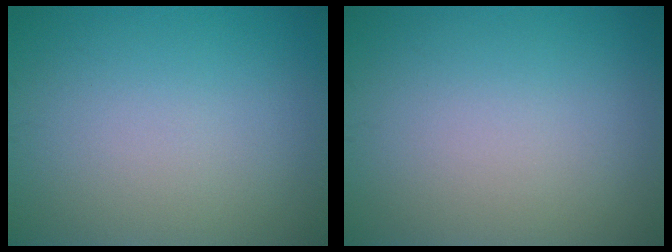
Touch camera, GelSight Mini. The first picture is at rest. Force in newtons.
{"total": 0.0}